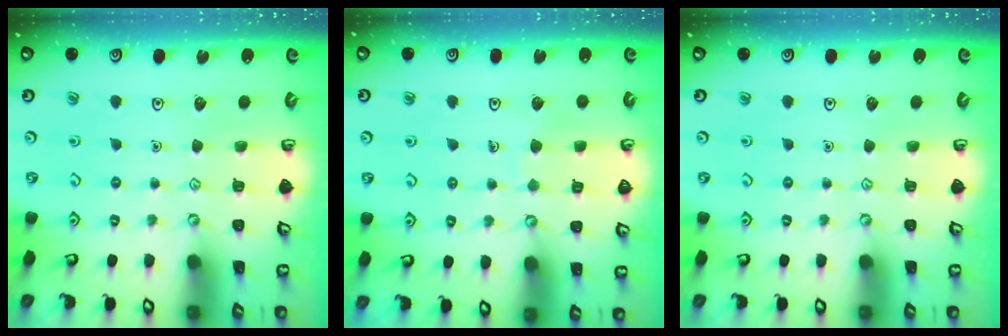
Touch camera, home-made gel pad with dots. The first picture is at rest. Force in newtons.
{"total": 3.4, "press": 3.4, "slide": 0.0}
{"total": 0.0}